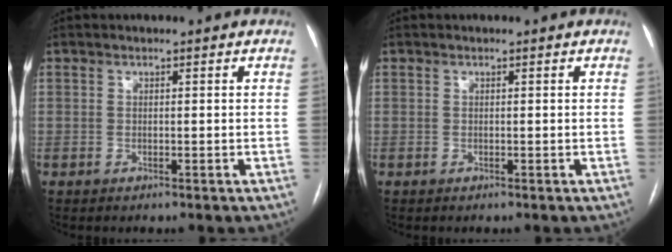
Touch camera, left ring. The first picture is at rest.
{"total": 0.0}